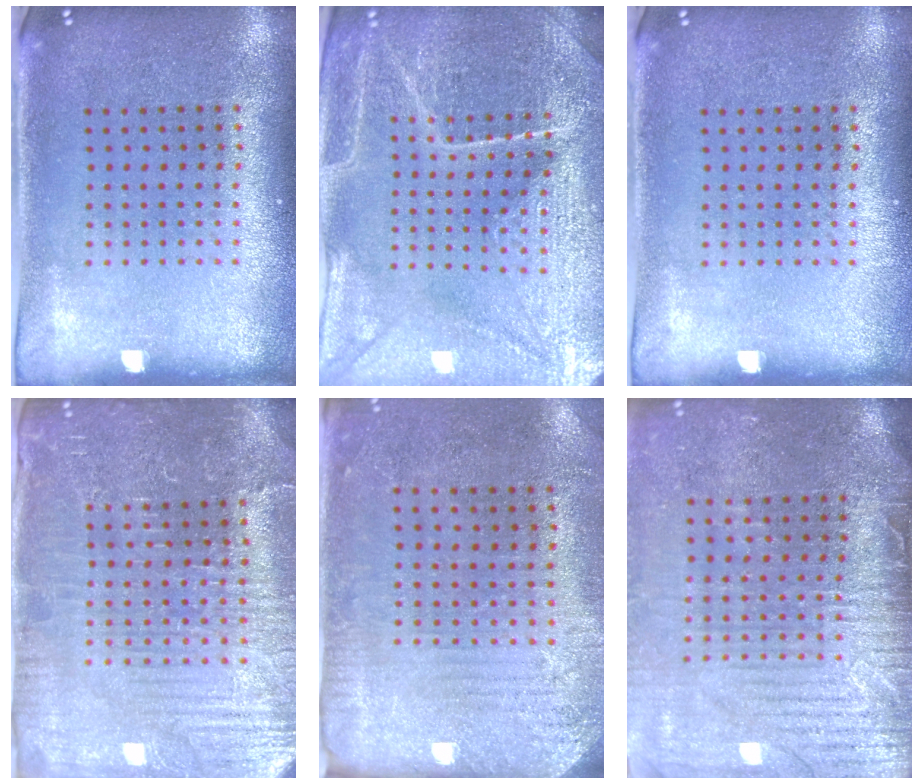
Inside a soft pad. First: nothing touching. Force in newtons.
{"total": 4.6, "press": 4.4, "slide": 1.2}
{"total": 0.0}
{"total": 4.4, "press": 4.2, "slide": 1.3}
{"total": 2.8, "press": 2.4, "slide": 1.5}
{"total": 4.2, "press": 3.7, "slide": 2.1}